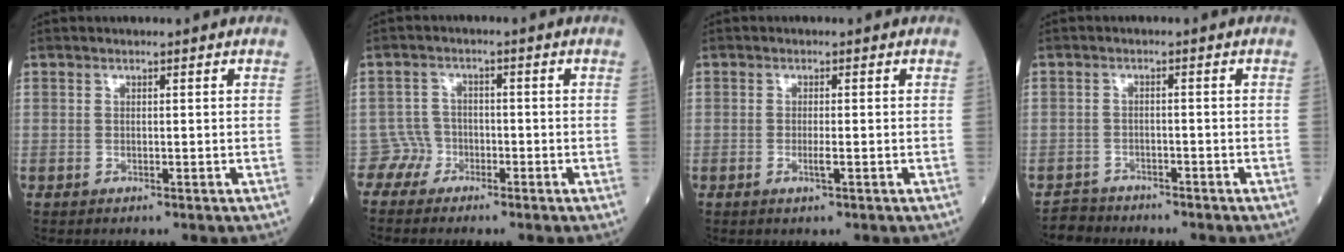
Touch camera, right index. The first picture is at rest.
{"total": 2.8, "force": [-2.0, 1.6, -1.1], "torque": [0.025, 0.006, -0.042]}
{"total": 1.5, "force": [-0.5, 0.0, 1.4], "torque": [-0.030, -0.003, -0.010]}
{"total": 3.1, "force": [-2.7, 1.1, -1.0], "torque": [0.012, -0.001, -0.051]}